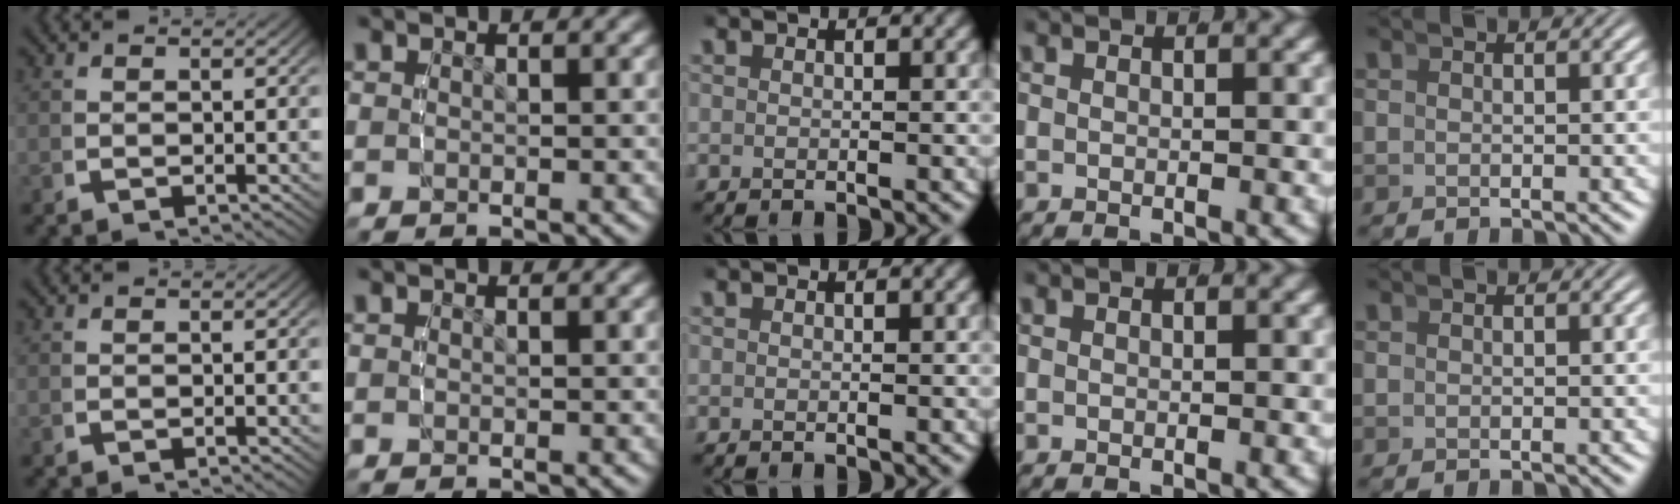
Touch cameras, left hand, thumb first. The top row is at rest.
{}